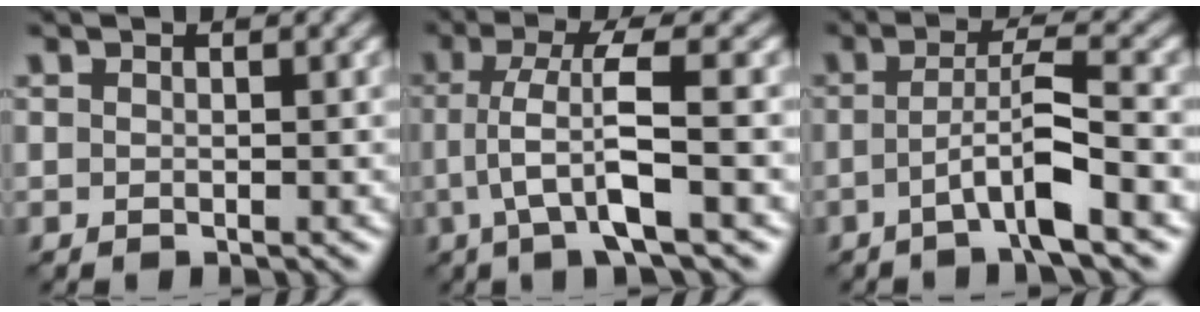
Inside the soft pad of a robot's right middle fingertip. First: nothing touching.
{"total": 5.8, "force": [-0.7, 1.0, 5.6], "torque": [-0.108, 0.006, -0.013]}
{"total": 5.1, "force": [-1.7, 0.6, 4.8], "torque": [-0.079, 0.011, -0.040]}